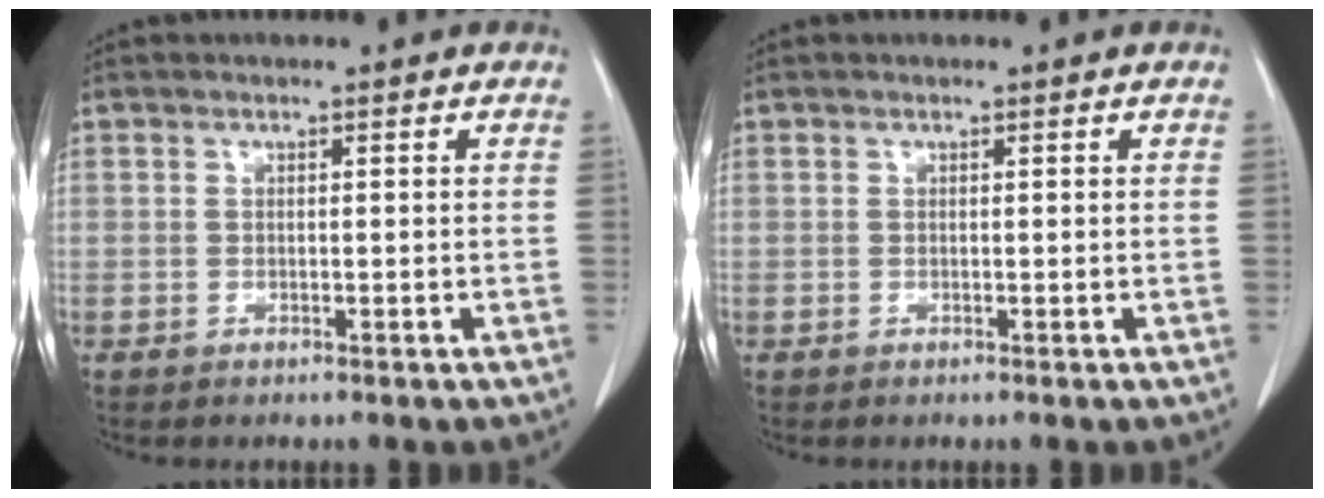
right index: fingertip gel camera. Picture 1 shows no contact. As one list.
[{"total": 0.0}]